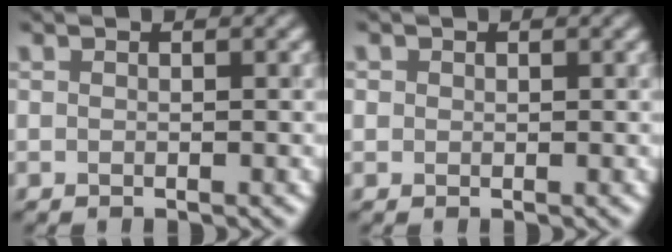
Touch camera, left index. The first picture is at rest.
{"total": 0.6, "force": [0.2, 0.6, 0.1], "torque": [0.004, -0.001, 0.003]}